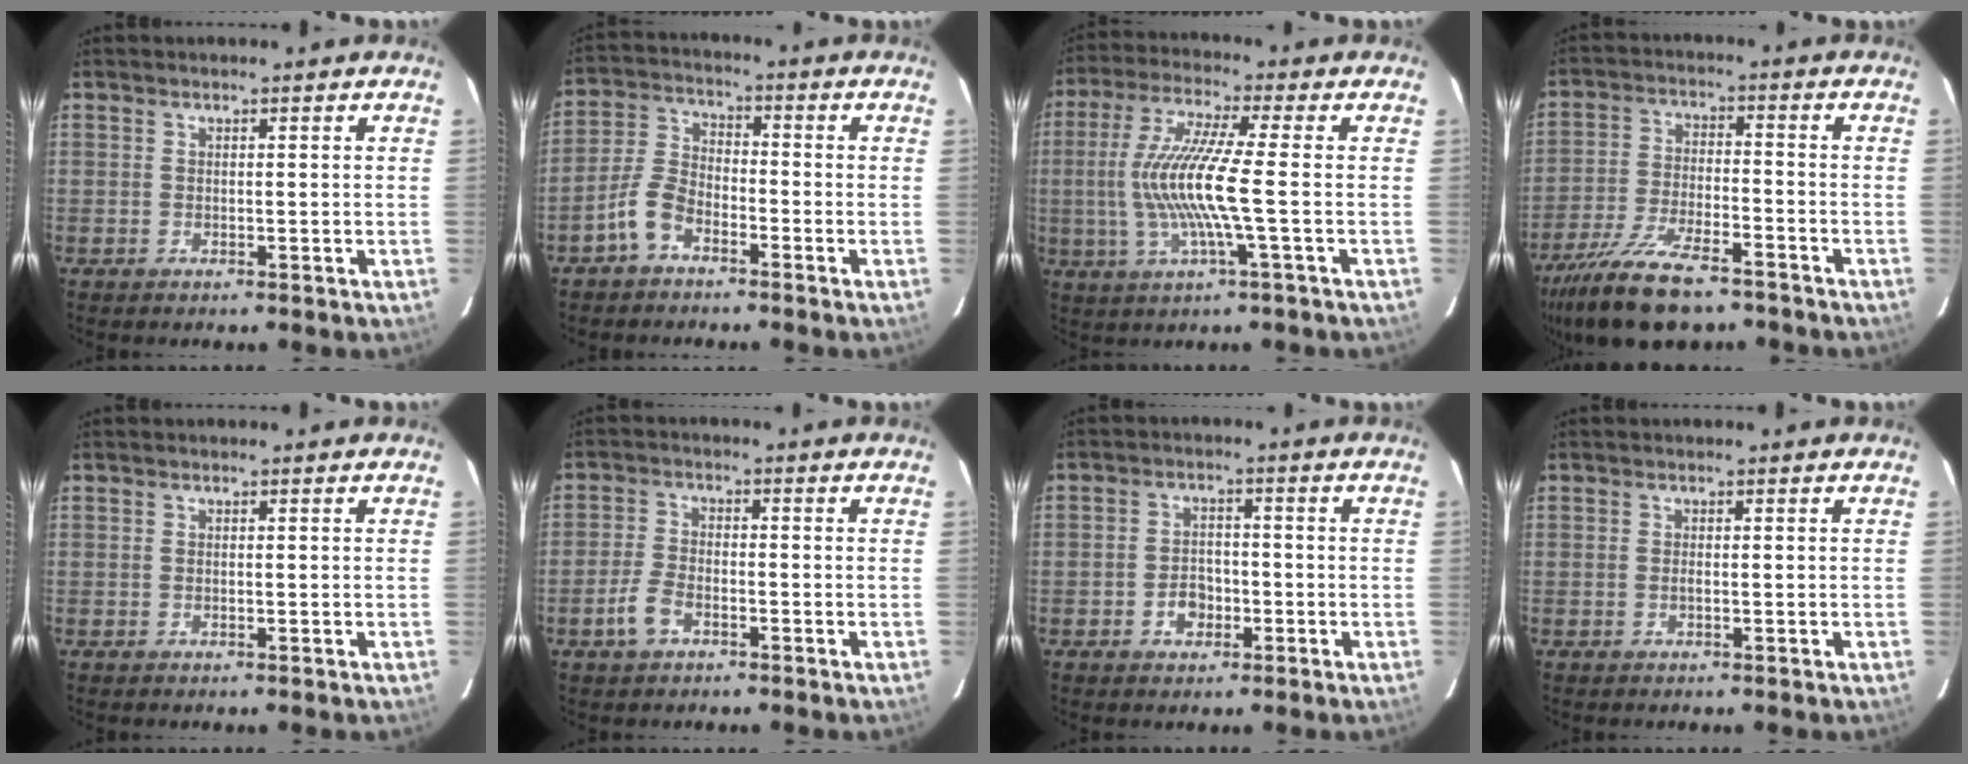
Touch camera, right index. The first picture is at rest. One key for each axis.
{"total": 6.3, "fx": -4.1, "fy": 3.2, "fz": 3.6, "tx": -0.083, "ty": 0.017, "tz": -0.087}
{"total": 11.8, "fx": -1.5, "fy": -0.3, "fz": 11.7, "tx": -0.236, "ty": -0.004, "tz": -0.027}
{"total": 16.7, "fx": -12.9, "fy": 5.2, "fz": 9.3, "tx": -0.201, "ty": -0.034, "tz": -0.226}
{"total": 0.0}
{"total": 4.9, "fx": -2.7, "fy": 2.6, "fz": 3.2, "tx": -0.076, "ty": 0.004, "tz": -0.051}
{"total": 4.3, "fx": -1.9, "fy": 3.2, "fz": 2.0, "tx": -0.043, "ty": 0.011, "tz": -0.025}
{"total": 1.0, "fx": -0.4, "fy": 0.2, "fz": 0.9, "tx": -0.019, "ty": 0.000, "tz": -0.008}